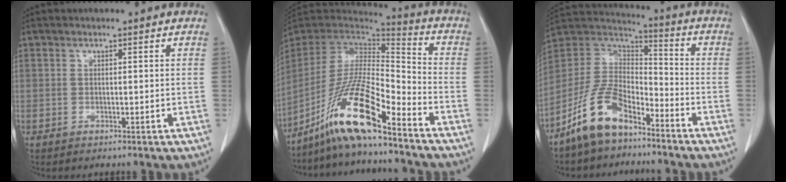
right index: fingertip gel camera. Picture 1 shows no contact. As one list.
[{"total": 15.9, "force": [-10.9, 1.2, 11.5], "torque": [-0.226, -0.012, -0.205]}, {"total": 12.1, "force": [-8.4, 5.3, 6.9], "torque": [-0.156, 0.019, -0.168]}]